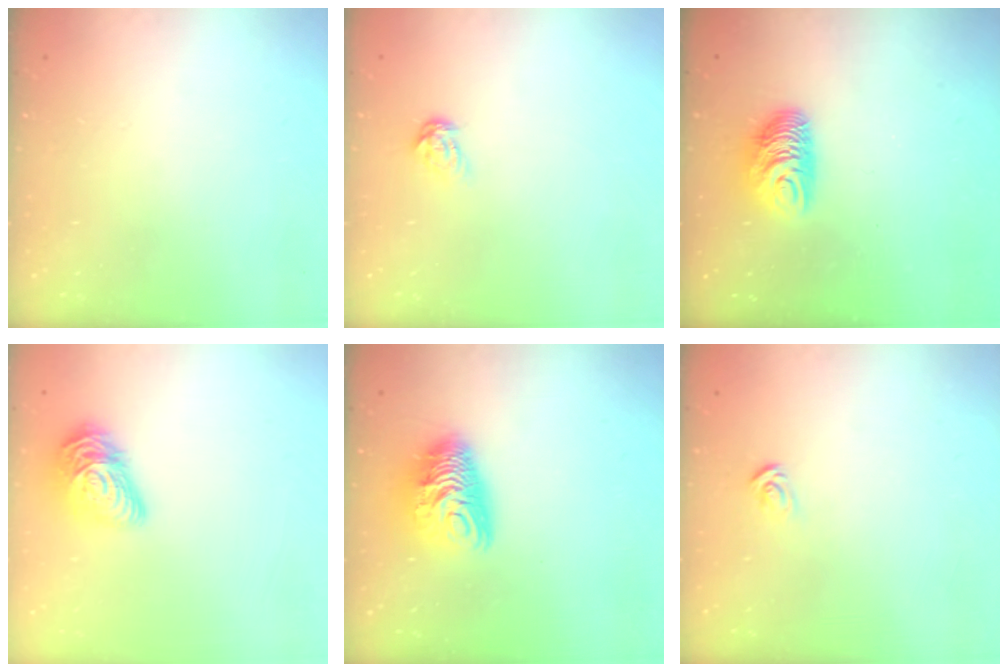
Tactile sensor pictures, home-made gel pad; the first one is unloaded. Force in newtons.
{"total": 5.0, "press": 5.0, "slide": 0.4}
{"total": 9.0, "press": 9.0, "slide": 0.5}
{"total": 14.0, "press": 14.0, "slide": 0.4}
{"total": 10.9, "press": 10.8, "slide": 1.2}
{"total": 2.7, "press": 2.7, "slide": 0.3}